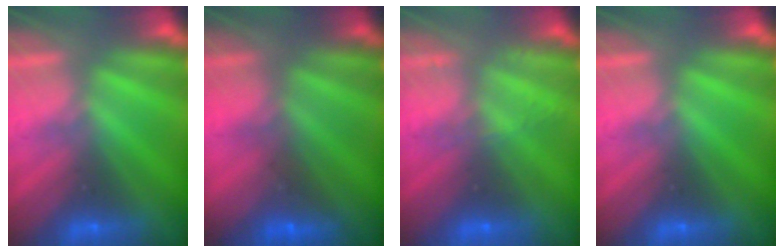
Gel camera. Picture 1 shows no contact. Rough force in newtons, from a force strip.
{"total": 1.5}
{"total": 2.1}
{"total": 0.0}